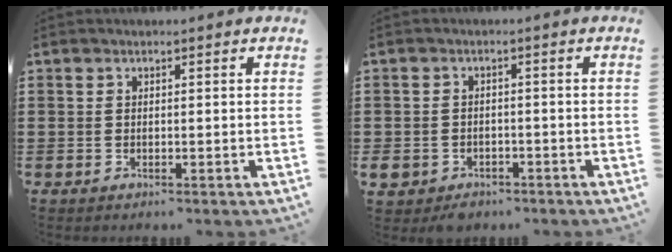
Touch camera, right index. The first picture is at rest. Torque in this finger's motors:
{"motor_torque": [0.15, 0.16, 0.14, 0.07]}